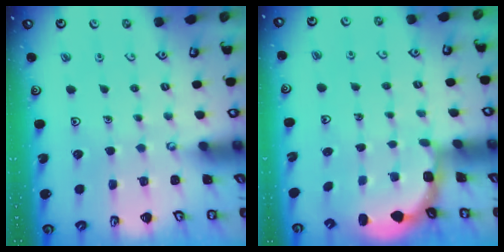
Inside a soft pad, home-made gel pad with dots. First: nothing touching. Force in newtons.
{"total": 2.5, "press": 1.9, "slide": 1.6}